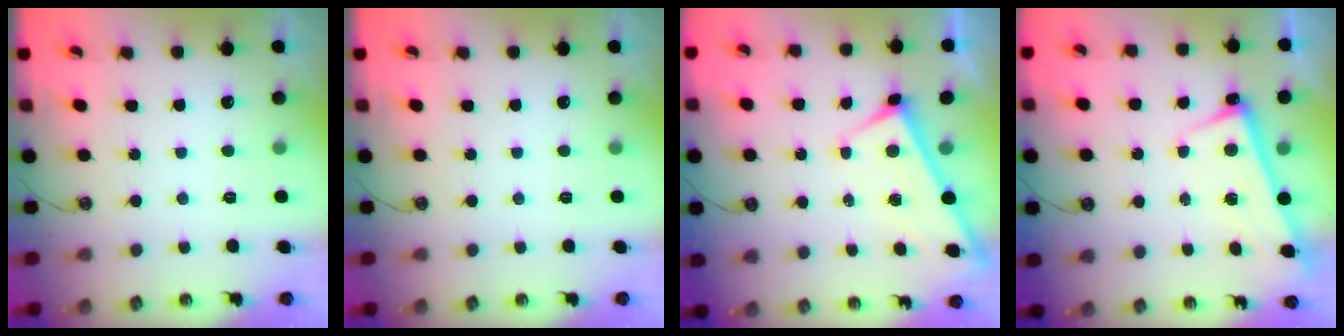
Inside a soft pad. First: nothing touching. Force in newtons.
{"total": 0.0}
{"total": 1.4, "press": 1.3, "slide": 0.5}
{"total": 2.7, "press": 2.7, "slide": 0.5}